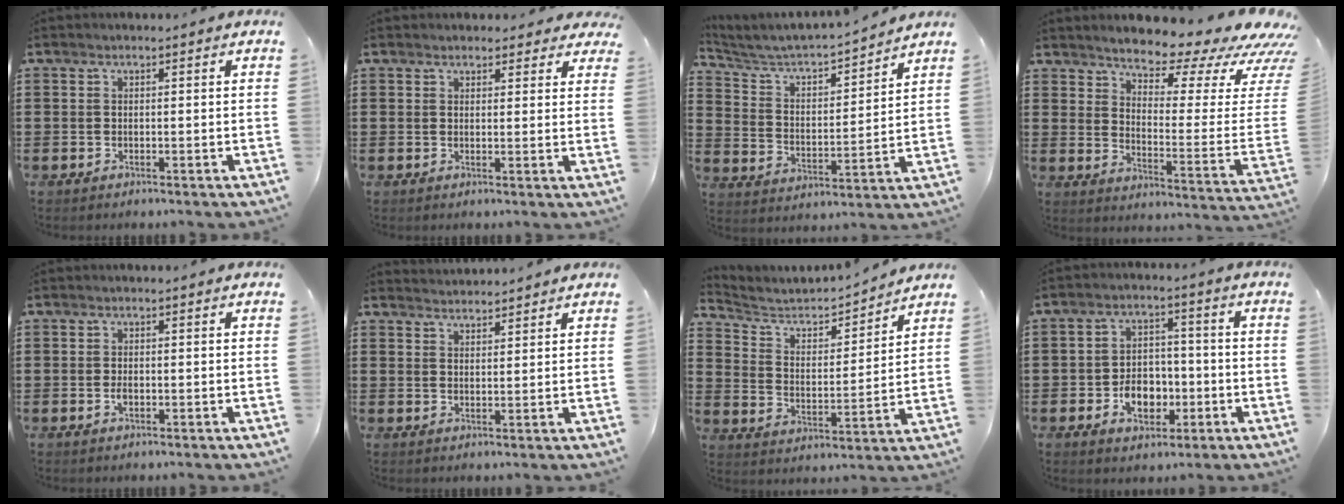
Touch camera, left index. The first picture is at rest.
{"total": 2.5, "force": [2.3, 0.8, 0.5], "torque": [-0.007, -0.003, 0.042]}
{"total": 4.6, "force": [4.3, 0.7, 1.5], "torque": [-0.053, -0.035, 0.063]}
{"total": 8.2, "force": [7.7, 1.0, 2.5], "torque": [-0.059, -0.085, 0.126]}
{"total": 1.2, "force": [-0.3, 0.5, 1.1], "torque": [-0.021, -0.001, -0.005]}
{"total": 2.4, "force": [2.3, -0.1, -0.4], "torque": [0.001, -0.005, 0.045]}
{"total": 4.1, "force": [3.8, 1.2, 1.1], "torque": [-0.048, -0.033, 0.055]}
{"total": 6.1, "force": [-2.1, 4.3, 3.8], "torque": [-0.054, 0.006, -0.040]}